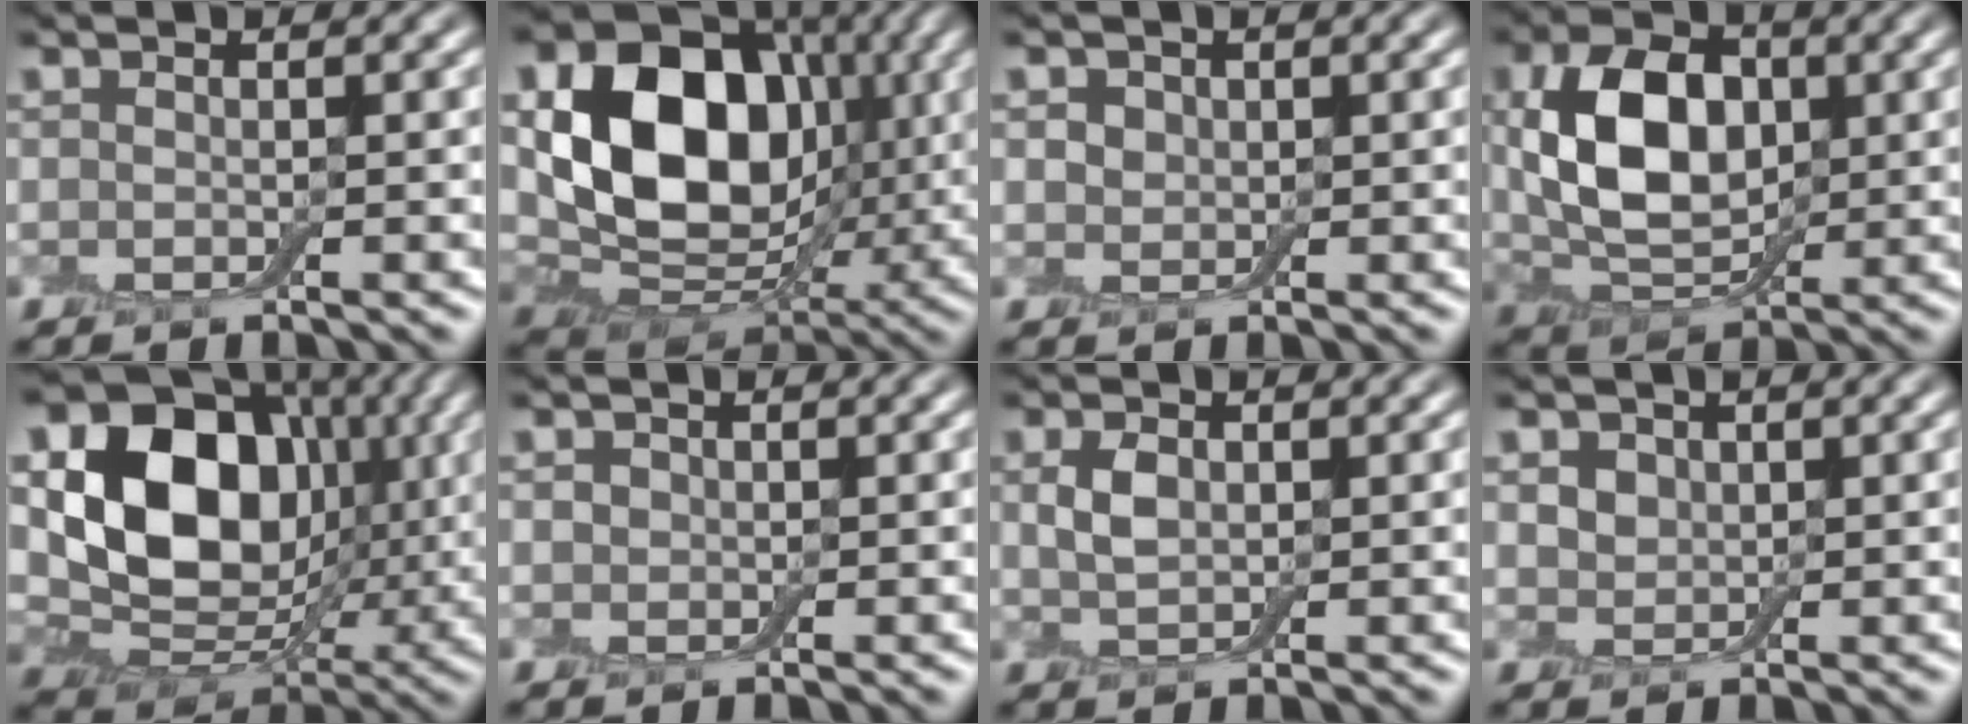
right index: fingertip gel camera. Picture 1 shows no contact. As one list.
[{"total": 13.1, "force": [2.3, 10.0, 8.1], "torque": [-0.145, -0.002, 0.036]}, {"total": 2.2, "force": [1.2, 1.6, 0.7], "torque": [-0.021, 0.008, 0.010]}, {"total": 7.5, "force": [1.3, 5.0, 5.5], "torque": [-0.112, 0.008, 0.026]}, {"total": 13.8, "force": [2.6, 10.9, 8.1], "torque": [-0.149, 0.004, 0.037]}, {"total": 0.7, "force": [0.2, 0.7, 0.0], "torque": [0.001, 0.003, -0.003]}, {"total": 1.6, "force": [0.6, 1.1, 1.0], "torque": [-0.031, 0.005, 0.011]}, {"total": 2.6, "force": [1.5, 1.8, 1.0], "torque": [-0.034, 0.010, 0.022]}]